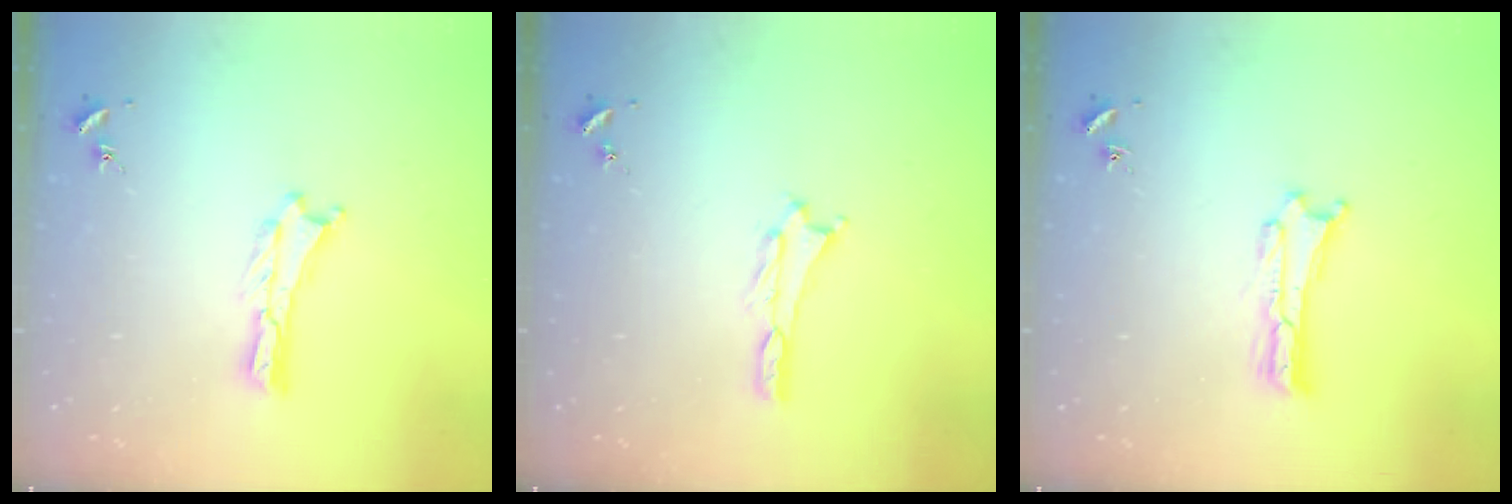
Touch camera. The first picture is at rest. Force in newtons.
{"total": 0.7, "press": 0.7, "slide": 0.3}
{"total": 0.0}